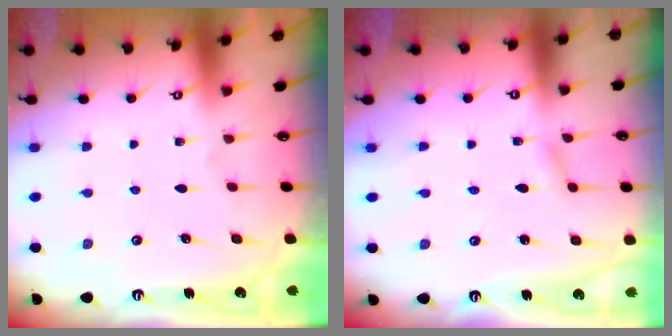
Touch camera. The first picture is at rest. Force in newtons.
{"total": 1.6, "press": 1.6, "slide": 0.2}